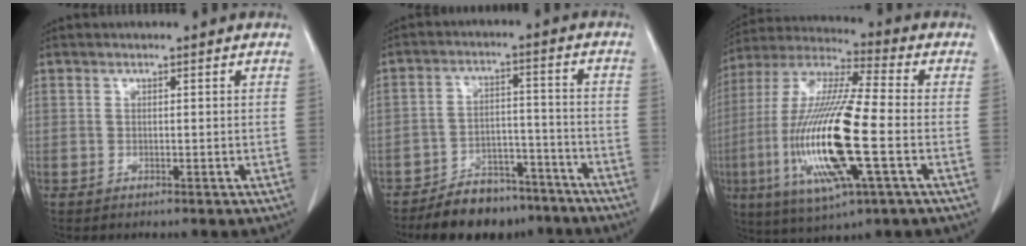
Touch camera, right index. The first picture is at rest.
{"total": 10.9, "force": [-9.2, 5.0, 3.0], "torque": [-0.027, 0.030, -0.143]}
{"total": 20.3, "force": [-4.4, 2.4, 19.7], "torque": [-0.416, -0.017, -0.079]}